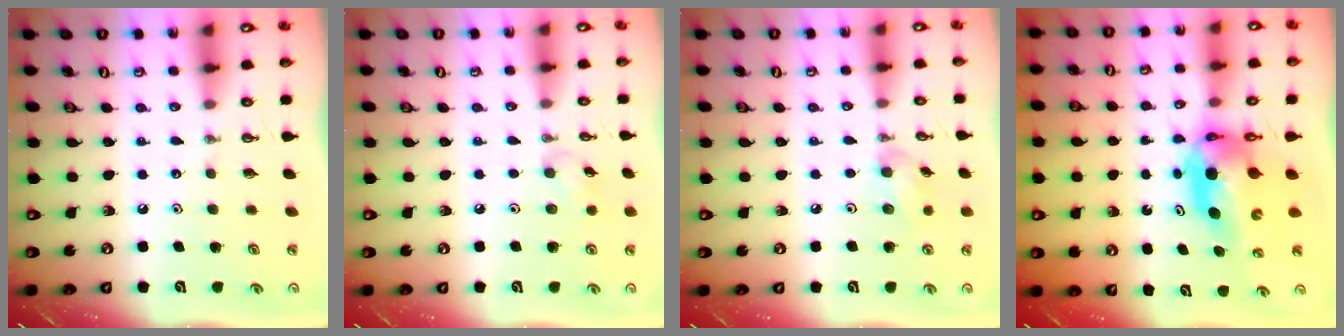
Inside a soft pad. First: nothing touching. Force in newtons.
{"total": 5.3, "press": 5.1, "slide": 1.1}
{"total": 6.2, "press": 6.2, "slide": 0.6}
{"total": 7.4, "press": 7.3, "slide": 0.9}